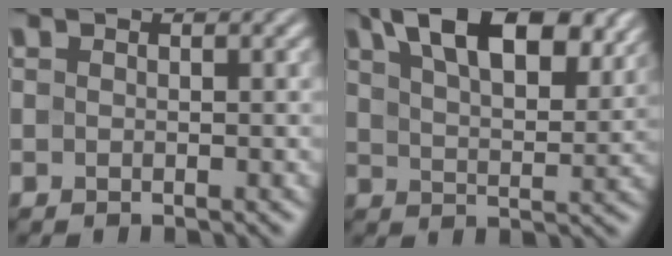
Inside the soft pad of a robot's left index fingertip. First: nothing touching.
{"total": 11.8, "force": [7.0, 5.2, 8.0], "torque": [-0.112, 0.023, 0.105]}